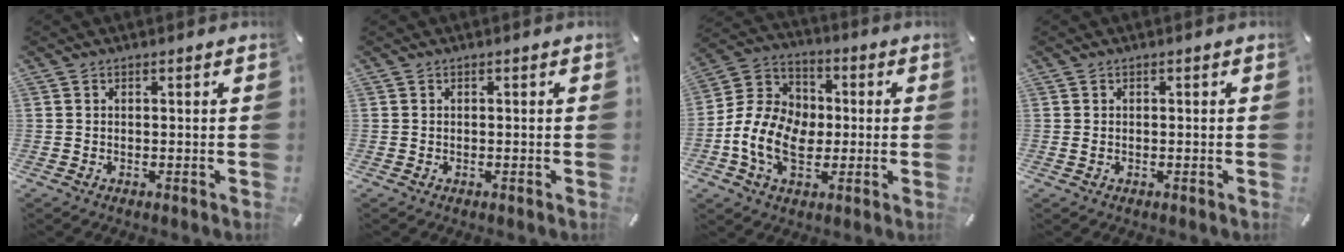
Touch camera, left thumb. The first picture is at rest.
{"total": 0.0}
{"total": 13.1, "force": [-2.5, 10.0, 8.0], "torque": [-0.189, 0.020, -0.041]}
{"total": 0.8, "force": [-0.1, 0.5, 0.5], "torque": [-0.010, 0.001, -0.003]}